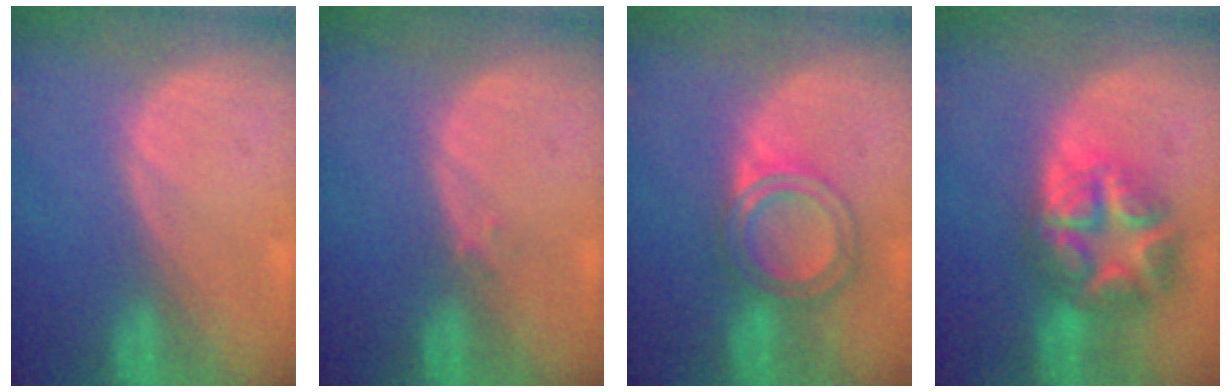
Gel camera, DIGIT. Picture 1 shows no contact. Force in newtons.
{"total": 0.7, "press": 0.7, "slide": 0.1}
{"total": 6.1, "press": 5.5, "slide": 2.6}
{"total": 8.9, "press": 8.9, "slide": 0.5}